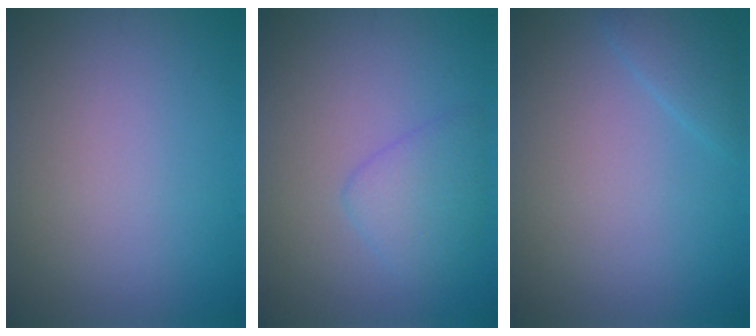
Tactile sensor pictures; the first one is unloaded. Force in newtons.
{"total": 2.7, "press": 2.7, "slide": 0.0}
{"total": 1.7, "press": 1.7, "slide": 0.1}